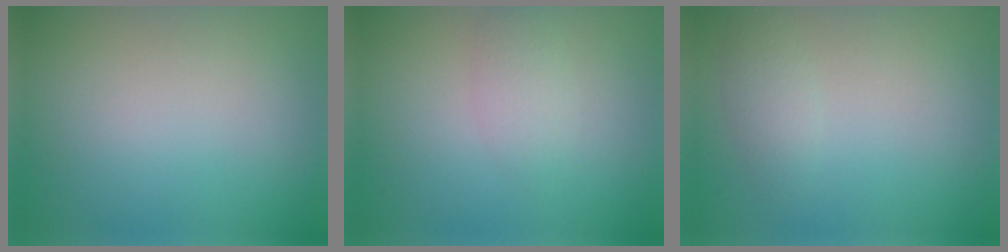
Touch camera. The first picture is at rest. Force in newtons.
{"total": 1.8, "press": 1.8, "slide": 0.0}
{"total": 1.4, "press": 1.4, "slide": 0.1}